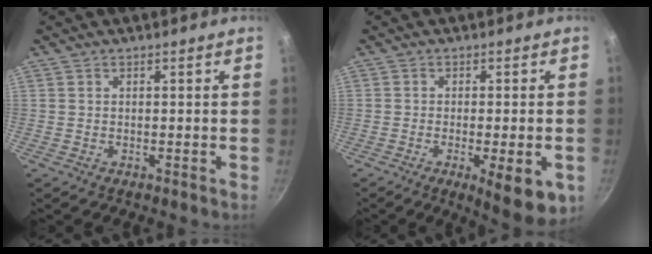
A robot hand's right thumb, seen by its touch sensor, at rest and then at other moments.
{"total": 9.8, "force": [-3.5, 2.6, 8.8], "torque": [-0.109, 0.000, -0.042]}